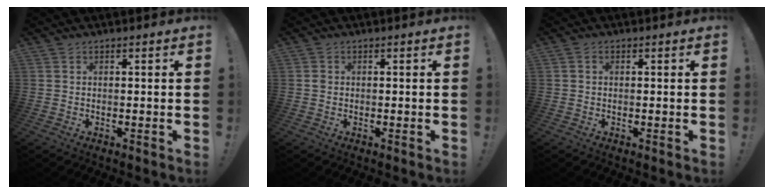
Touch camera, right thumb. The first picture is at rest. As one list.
[{"total": 0.8, "force": [0.0, 0.6, 0.4], "torque": [-0.011, 0.003, 0.002]}, {"total": 0.7, "force": [0.0, 0.7, 0.3], "torque": [0.002, -0.001, -0.003]}]